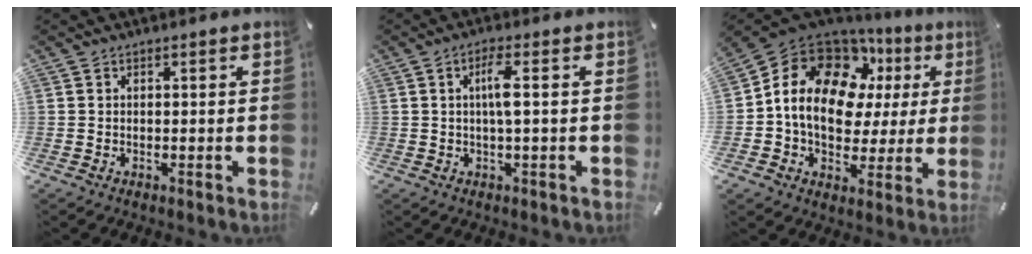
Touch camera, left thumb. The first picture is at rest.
{"total": 5.3, "force": [0.5, 0.6, 5.3], "torque": [-0.103, 0.000, 0.004]}
{"total": 16.4, "force": [4.9, 12.0, 10.1], "torque": [-0.177, -0.025, 0.086]}